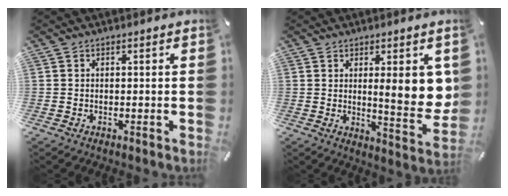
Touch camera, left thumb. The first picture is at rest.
{"total": 11.4, "force": [2.3, 3.2, 10.7], "torque": [-0.136, -0.021, 0.033]}